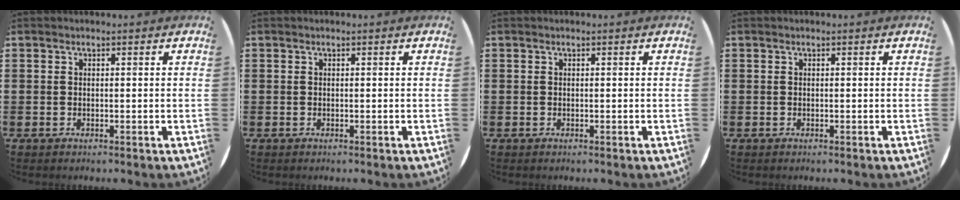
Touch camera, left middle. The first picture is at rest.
{"total": 0.0}
{"total": 0.0}
{"total": 0.0}